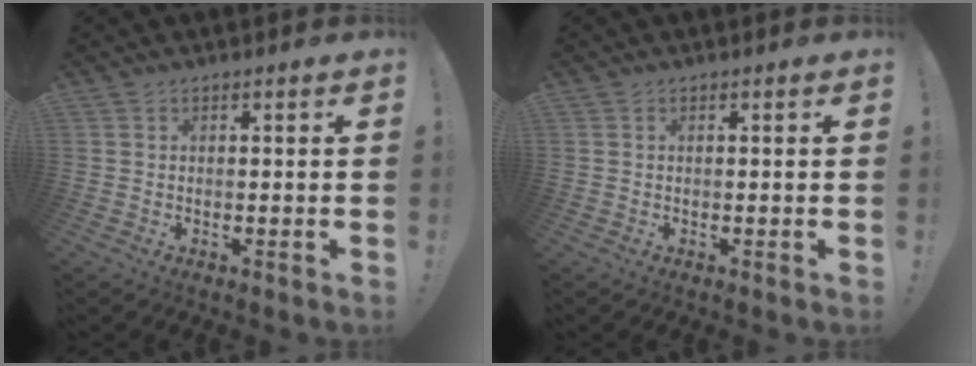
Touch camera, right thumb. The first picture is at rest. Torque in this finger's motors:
{"motor_torque": [-0.01, 0.12, 0.01, 0.04, 0.00]}